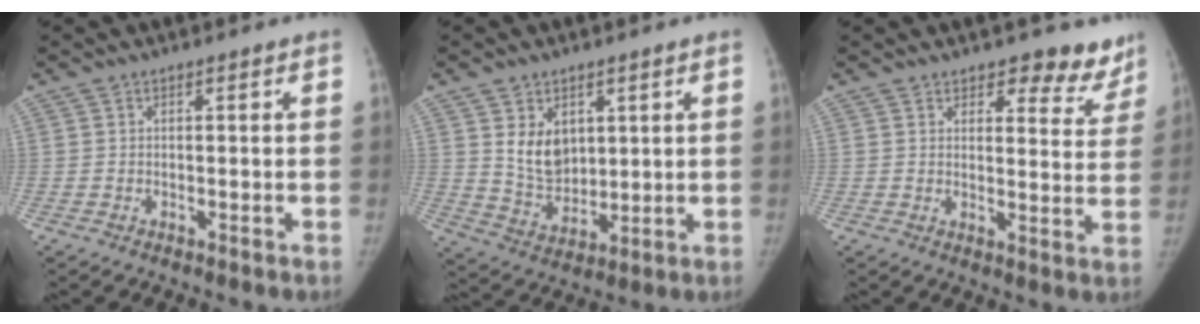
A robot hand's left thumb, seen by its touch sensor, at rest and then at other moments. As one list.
[{"total": 9.5, "force": [3.5, 7.1, 5.4], "torque": [-0.061, -0.033, 0.081]}, {"total": 8.7, "force": [7.3, 4.1, 2.3], "torque": [0.025, -0.045, 0.077]}]